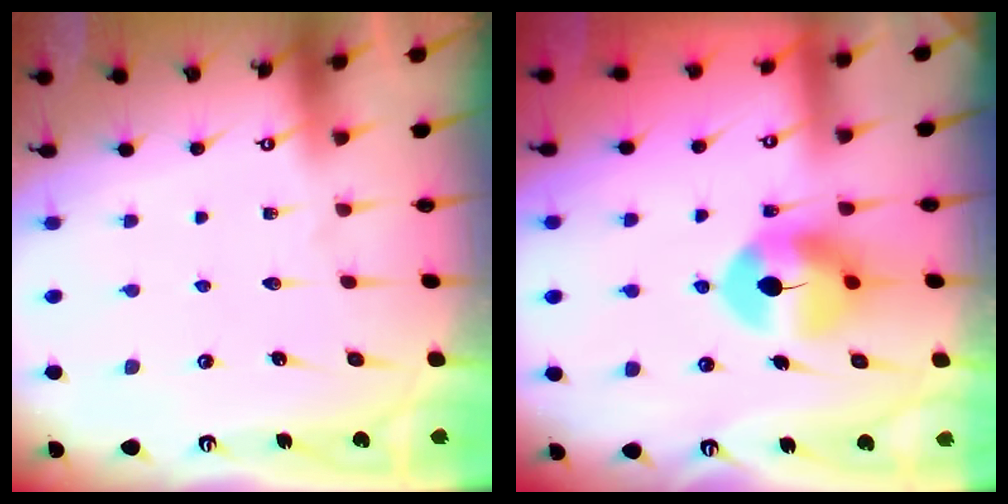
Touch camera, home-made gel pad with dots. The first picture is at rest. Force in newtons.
{"total": 9.1, "press": 9.1, "slide": 0.5}